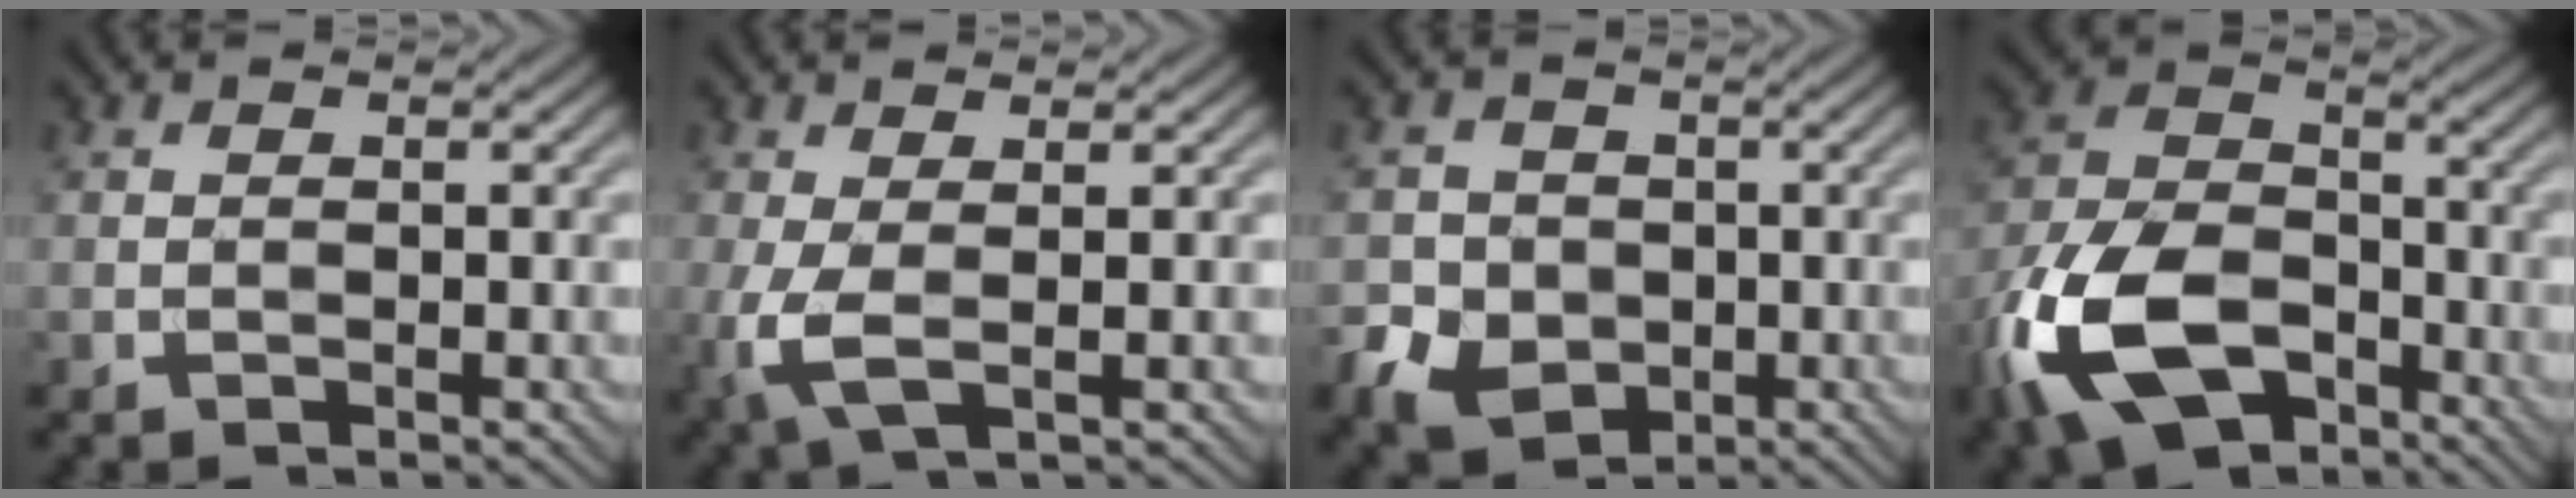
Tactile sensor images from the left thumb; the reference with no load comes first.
{"total": 4.3, "force": [-0.1, 1.4, 4.1], "torque": [-0.109, 0.001, -0.004]}
{"total": 6.7, "force": [-2.1, 5.8, 2.8], "torque": [-0.066, -0.014, -0.057]}
{"total": 16.4, "force": [-8.4, 9.4, 10.4], "torque": [-0.266, -0.032, -0.174]}